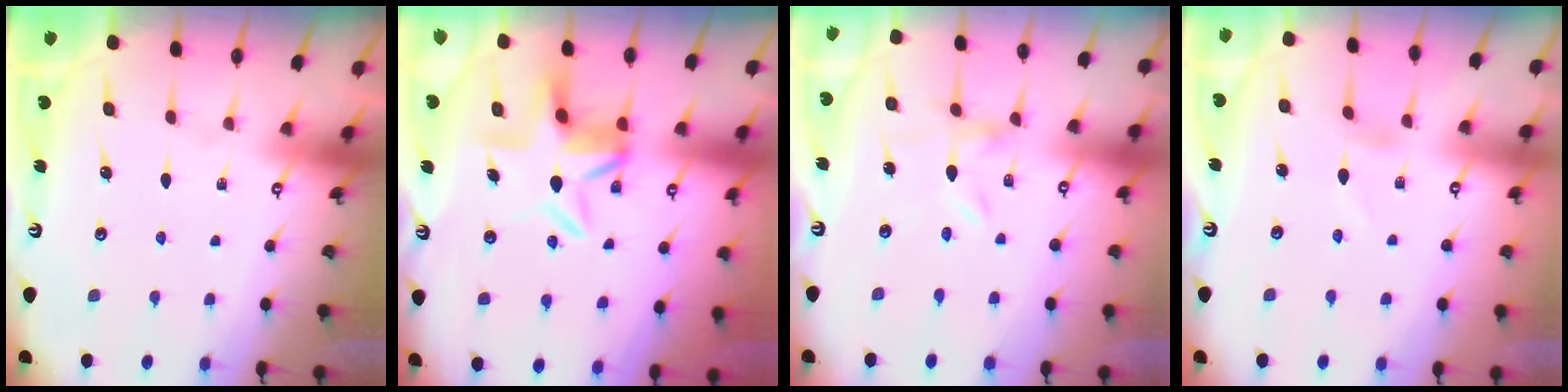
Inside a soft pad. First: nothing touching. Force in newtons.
{"total": 6.5, "press": 6.0, "slide": 2.6}
{"total": 0.0}
{"total": 0.0}